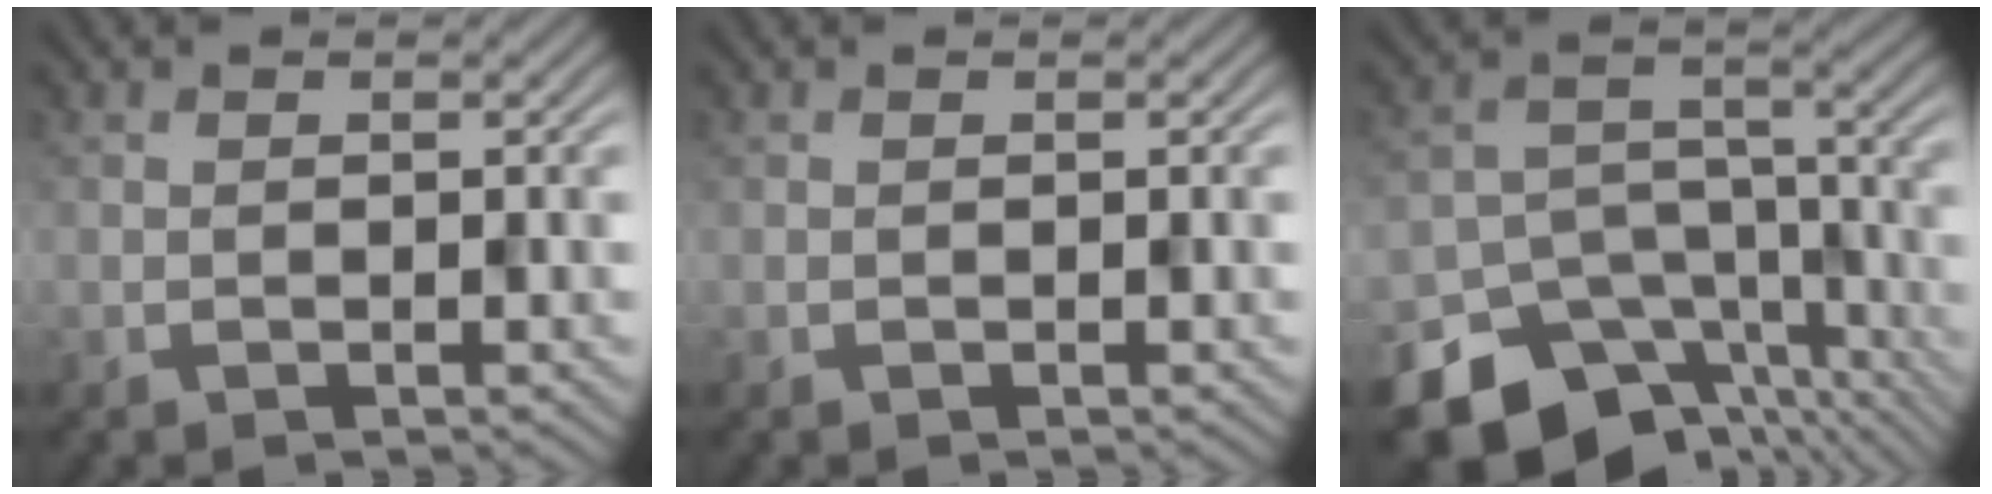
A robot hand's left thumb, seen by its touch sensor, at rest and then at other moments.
{"total": 0.0}
{"total": 15.8, "force": [-11.7, 9.3, 5.2], "torque": [-0.101, -0.040, -0.134]}